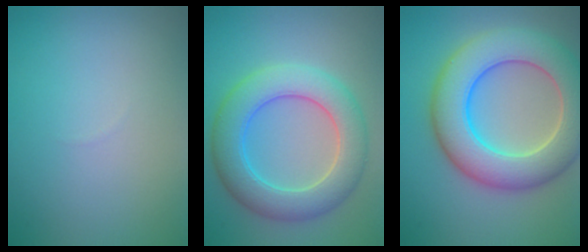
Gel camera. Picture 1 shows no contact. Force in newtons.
{"total": 7.1, "press": 7.1, "slide": 0.3}
{"total": 10.0, "press": 10.0, "slide": 0.5}